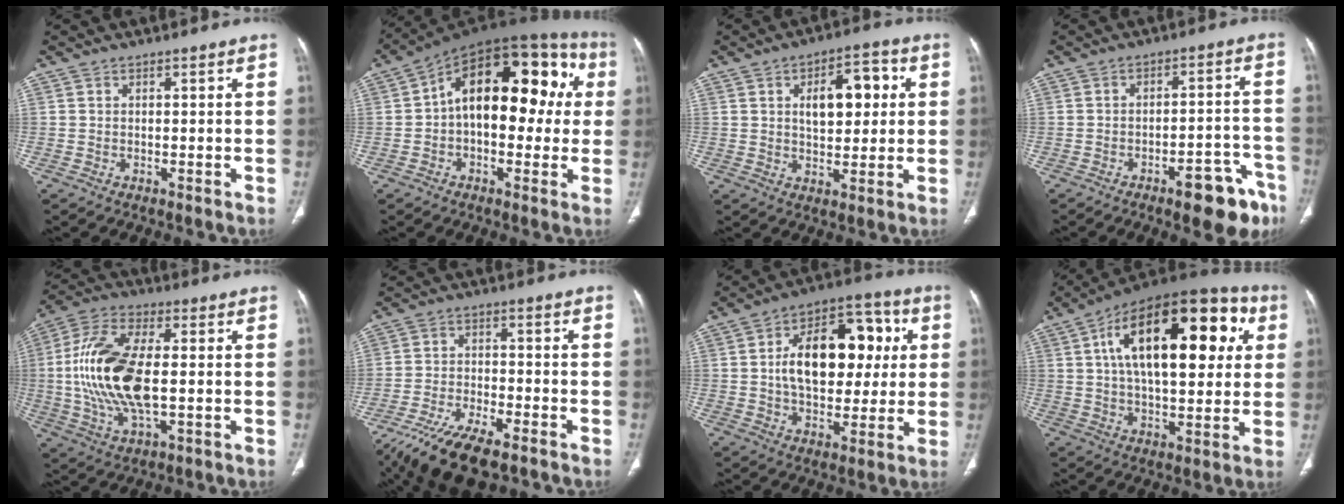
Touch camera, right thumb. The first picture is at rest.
{"total": 21.6, "force": [2.2, 12.1, 17.8], "torque": [-0.217, 0.050, 0.018]}
{"total": 10.5, "force": [2.4, 5.8, 8.5], "torque": [-0.094, 0.010, 0.037]}
{"total": 11.6, "force": [-7.1, 4.0, 8.3], "torque": [-0.078, 0.052, -0.089]}
{"total": 20.6, "force": [0.2, 9.6, 18.2], "torque": [-0.387, 0.008, 0.002]}
{"total": 13.9, "force": [-9.5, 5.0, 8.8], "torque": [-0.165, 0.020, -0.167]}
{"total": 19.6, "force": [2.9, 12.0, 15.2], "torque": [-0.194, 0.022, 0.045]}
{"total": 27.9, "force": [7.5, 13.3, 23.4], "torque": [-0.341, 0.025, 0.108]}